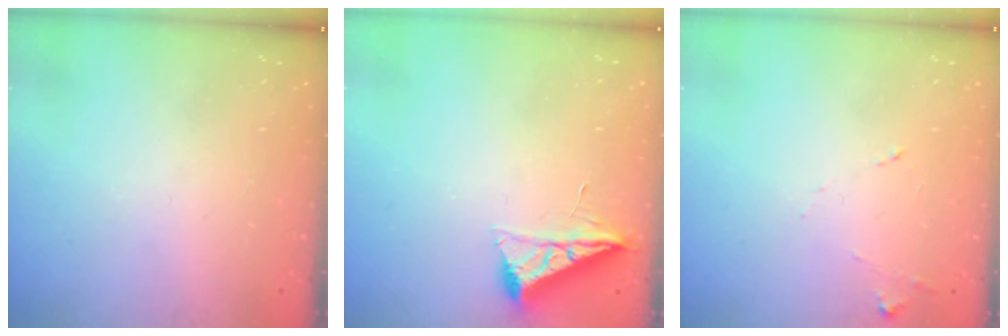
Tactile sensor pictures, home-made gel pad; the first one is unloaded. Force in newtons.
{"total": 6.8, "press": 6.8, "slide": 0.9}
{"total": 7.6, "press": 7.6, "slide": 0.6}